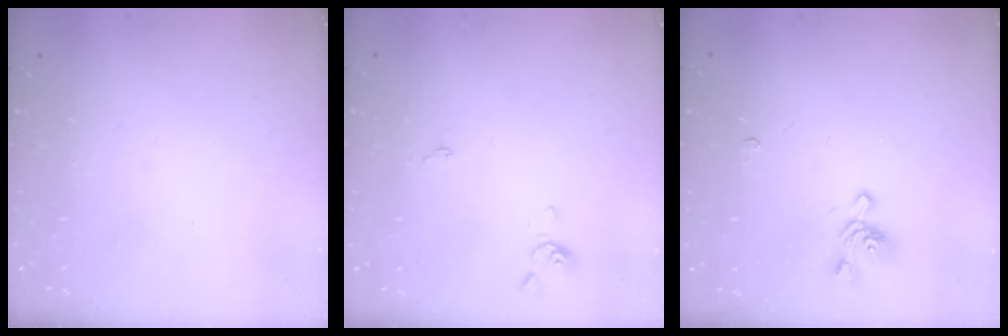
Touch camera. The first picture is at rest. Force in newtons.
{"total": 0.0}
{"total": 1.0, "press": 0.2, "slide": 1.0}